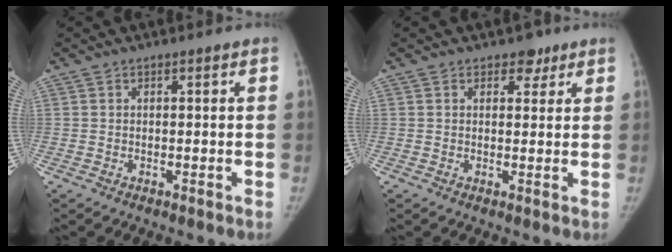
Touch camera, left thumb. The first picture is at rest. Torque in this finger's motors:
{"motor_torque": [0.45, -0.29, 0.04, -0.23, 0.02]}